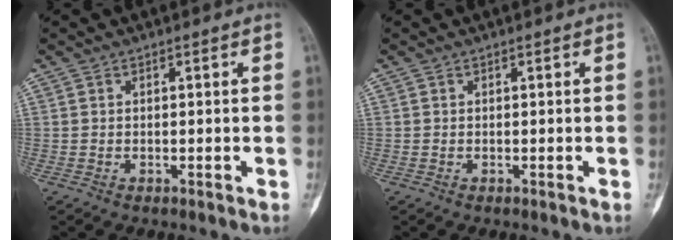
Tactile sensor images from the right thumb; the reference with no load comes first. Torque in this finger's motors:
{"motor_torque": [-0.29, 0.10, -0.15, 0.04, 0.03]}